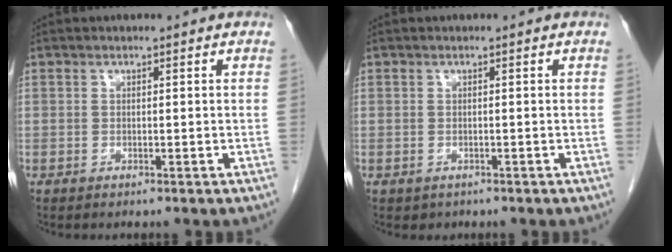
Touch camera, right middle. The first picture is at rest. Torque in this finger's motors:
{"motor_torque": [0.23, 0.05, -0.05, -0.01]}